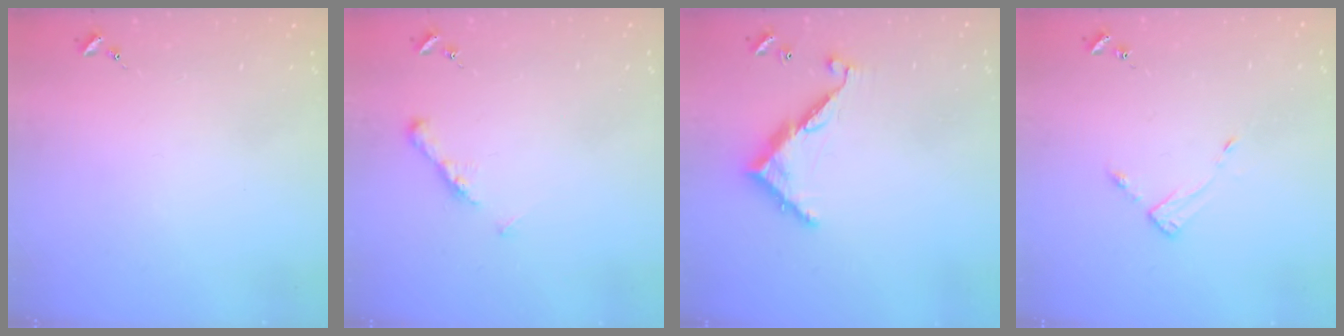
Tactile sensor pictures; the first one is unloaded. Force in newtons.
{"total": 6.8, "press": 6.7, "slide": 0.6}
{"total": 8.9, "press": 8.9, "slide": 0.6}
{"total": 4.6, "press": 4.6, "slide": 0.4}